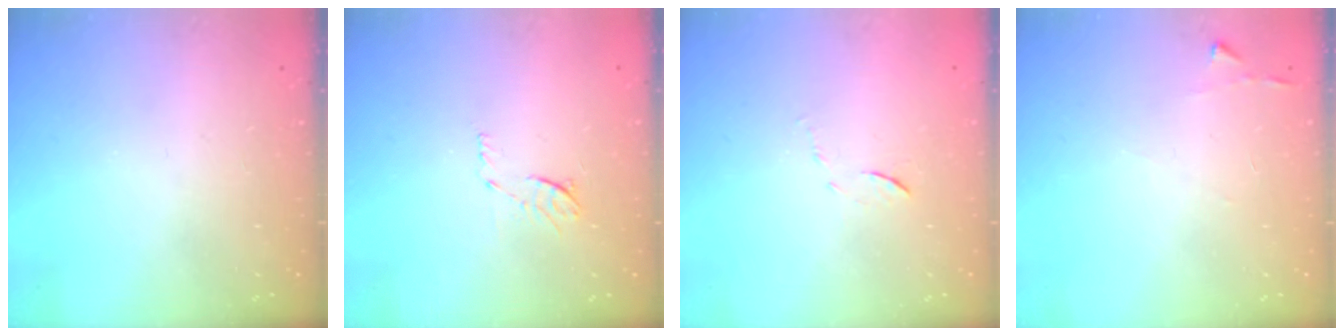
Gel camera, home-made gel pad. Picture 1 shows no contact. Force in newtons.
{"total": 5.7, "press": 5.6, "slide": 0.8}
{"total": 5.3, "press": 5.2, "slide": 0.4}
{"total": 2.9, "press": 2.9, "slide": 0.3}